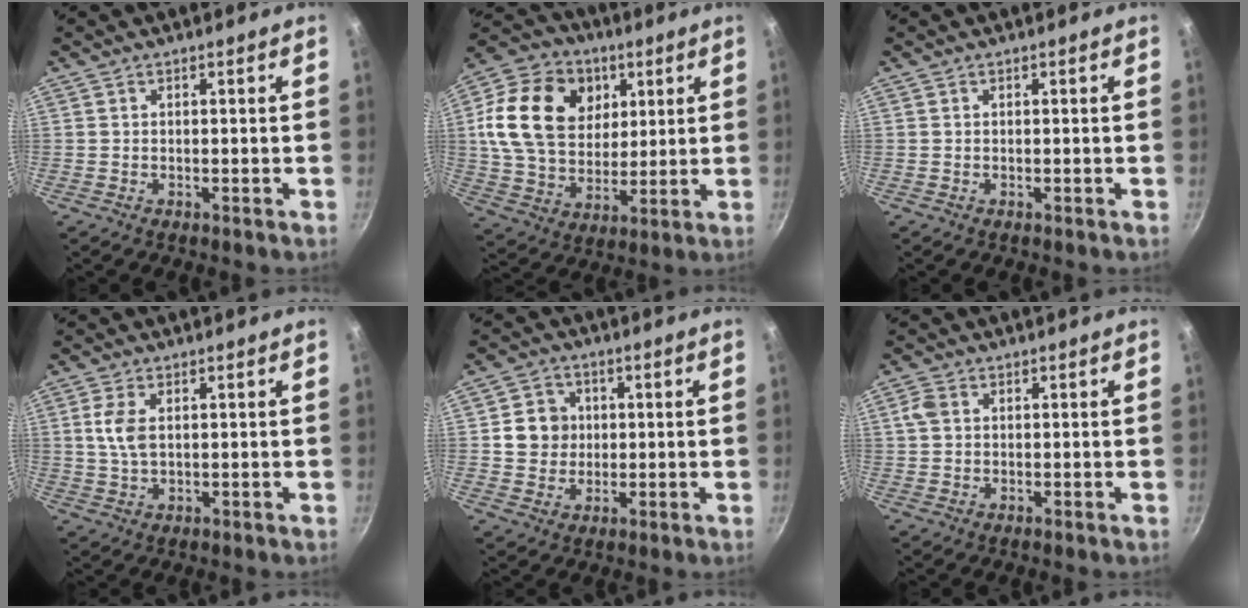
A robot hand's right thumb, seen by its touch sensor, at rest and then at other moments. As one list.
[{"total": 21.3, "force": [5.9, 15.9, 13.0], "torque": [-0.216, -0.003, 0.101]}, {"total": 0.0}, {"total": 5.1, "force": [1.1, 2.8, 4.1], "torque": [-0.086, -0.001, 0.023]}, {"total": 6.8, "force": [0.8, 6.3, 2.4], "torque": [-0.006, 0.006, 0.009]}, {"total": 3.0, "force": [0.8, 2.2, 1.8], "torque": [-0.036, 0.004, 0.014]}]